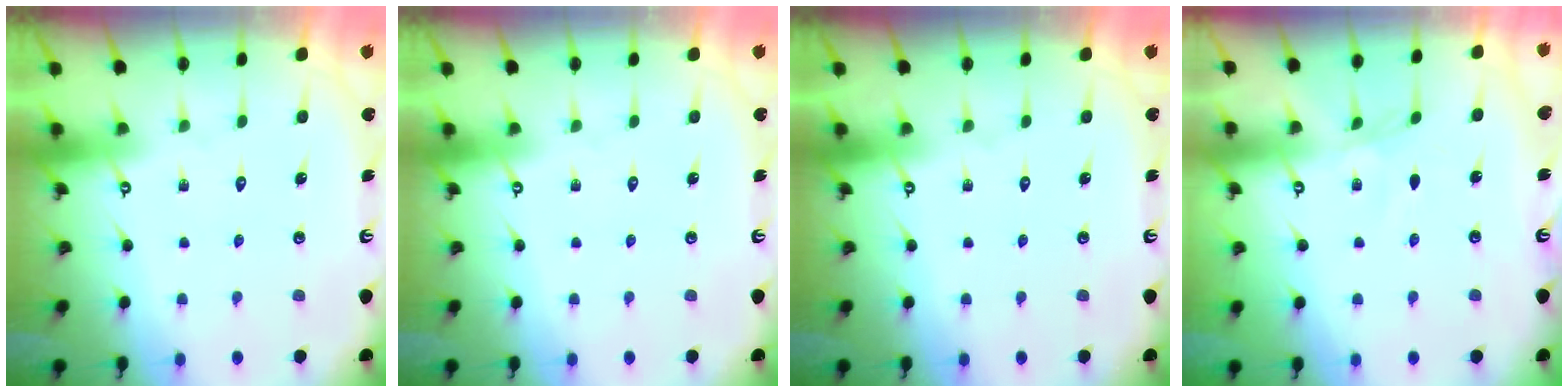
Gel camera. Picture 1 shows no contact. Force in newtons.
{"total": 0.0}
{"total": 0.0}
{"total": 1.7, "press": 1.6, "slide": 0.3}